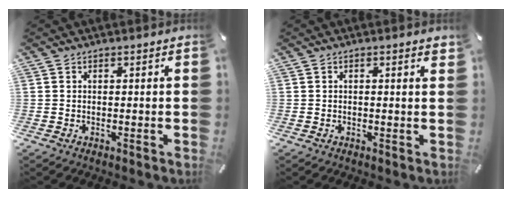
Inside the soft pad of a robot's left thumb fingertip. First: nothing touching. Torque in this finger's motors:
{"motor_torque": [-0.07, -0.42, -0.24, -0.06, -0.08]}